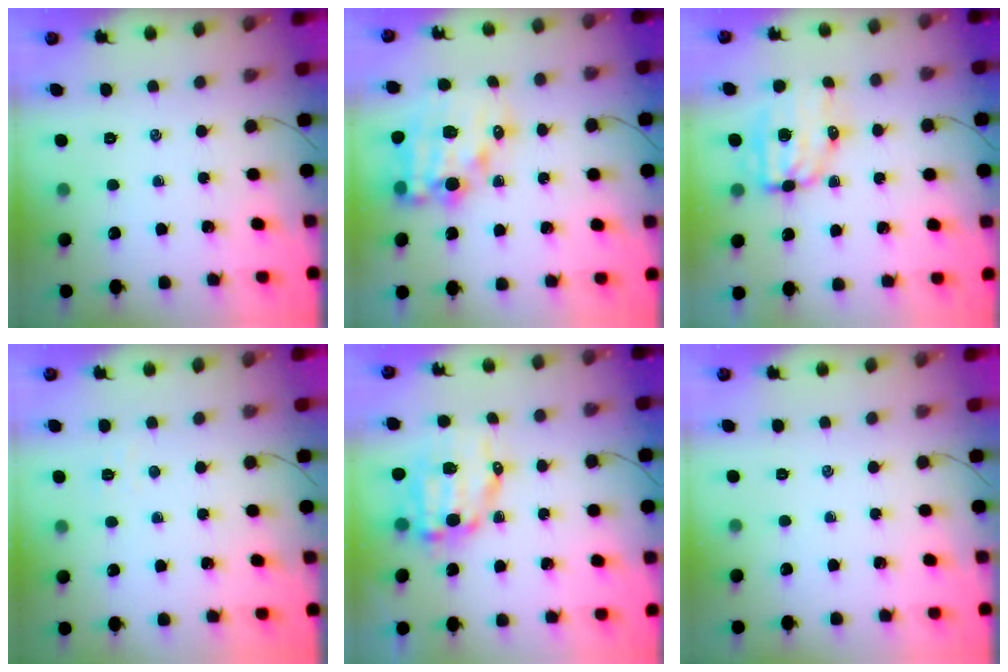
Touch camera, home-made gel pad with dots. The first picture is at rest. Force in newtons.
{"total": 13.3, "press": 12.9, "slide": 3.2}
{"total": 8.6, "press": 8.5, "slide": 1.8}
{"total": 1.8, "press": 1.7, "slide": 0.5}
{"total": 9.9, "press": 9.7, "slide": 2.0}
{"total": 0.0}